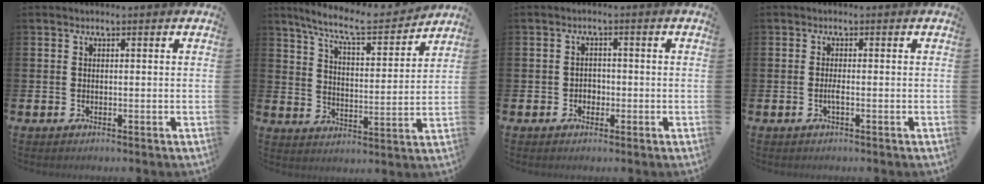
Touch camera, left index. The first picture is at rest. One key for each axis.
{"total": 8.8, "fx": 7.8, "fy": 1.4, "fz": 3.8, "tx": -0.098, "ty": -0.044, "tz": 0.135}
{"total": 1.7, "fx": -0.7, "fy": 1.5, "fz": 0.5, "tx": 0.000, "ty": -0.001, "tz": -0.020}
{"total": 1.1, "fx": -0.4, "fy": 0.1, "fz": 1.0, "tx": -0.023, "ty": 0.001, "tz": -0.007}